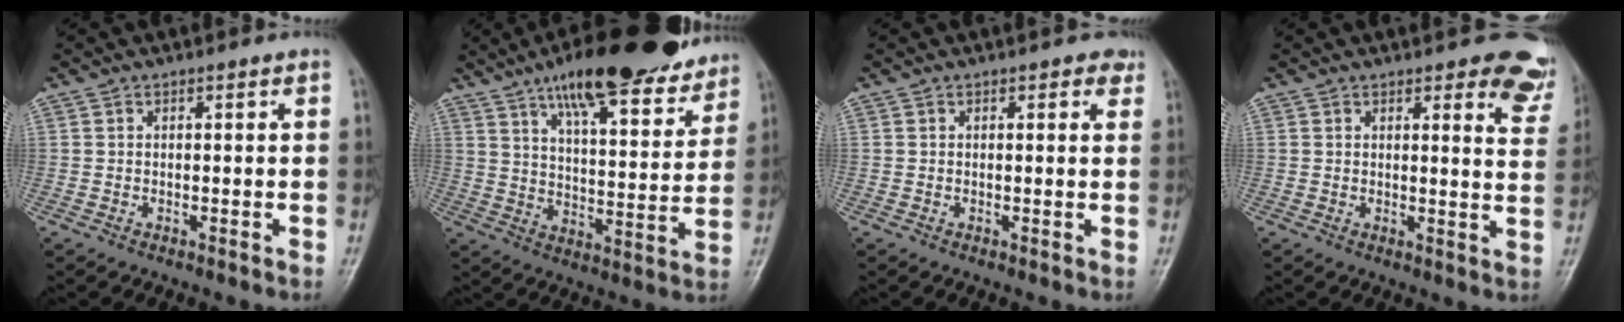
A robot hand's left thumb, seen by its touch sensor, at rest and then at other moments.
{"total": 22.4, "force": [16.4, 6.5, 13.8], "torque": [-0.166, -0.058, 0.244]}
{"total": 1.9, "force": [1.1, 1.1, 1.1], "torque": [0.003, -0.002, 0.008]}
{"total": 9.3, "force": [7.2, 3.2, 5.0], "torque": [-0.018, -0.041, 0.057]}